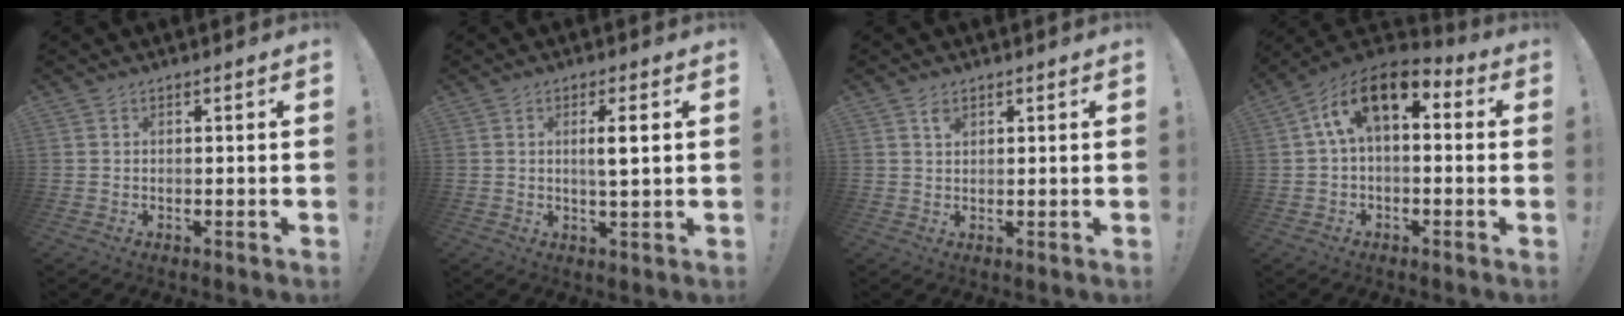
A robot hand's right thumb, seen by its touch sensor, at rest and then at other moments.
{"total": 4.5, "force": [1.2, 0.4, 4.3], "torque": [-0.060, -0.010, 0.011]}
{"total": 2.0, "force": [1.3, 1.1, 1.0], "torque": [-0.004, -0.009, 0.021]}
{"total": 12.5, "force": [4.4, 6.6, 9.6], "torque": [-0.171, -0.005, 0.082]}